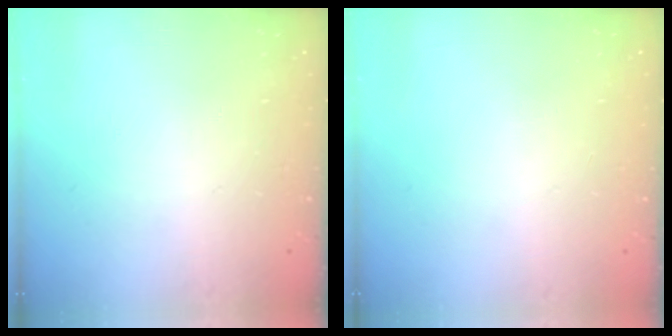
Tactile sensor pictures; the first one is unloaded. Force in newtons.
{"total": 0.0}